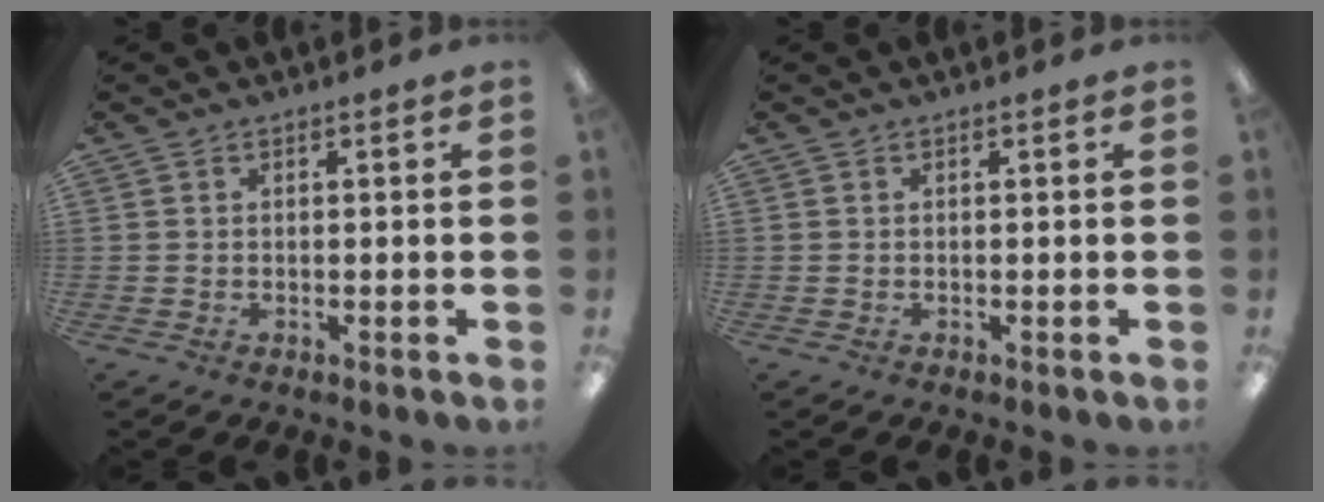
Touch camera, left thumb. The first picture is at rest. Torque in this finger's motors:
{"motor_torque": [-0.05, 0.05, -0.01, 0.01, 0.00]}